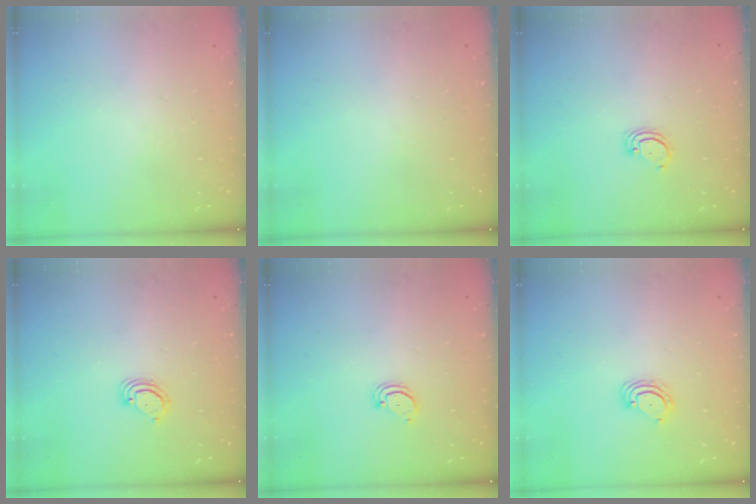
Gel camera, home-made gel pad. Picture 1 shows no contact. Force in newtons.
{"total": 0.0}
{"total": 2.6, "press": 2.6, "slide": 0.1}
{"total": 2.9, "press": 2.9, "slide": 0.3}
{"total": 2.1, "press": 2.1, "slide": 0.2}
{"total": 4.5, "press": 4.5, "slide": 0.3}